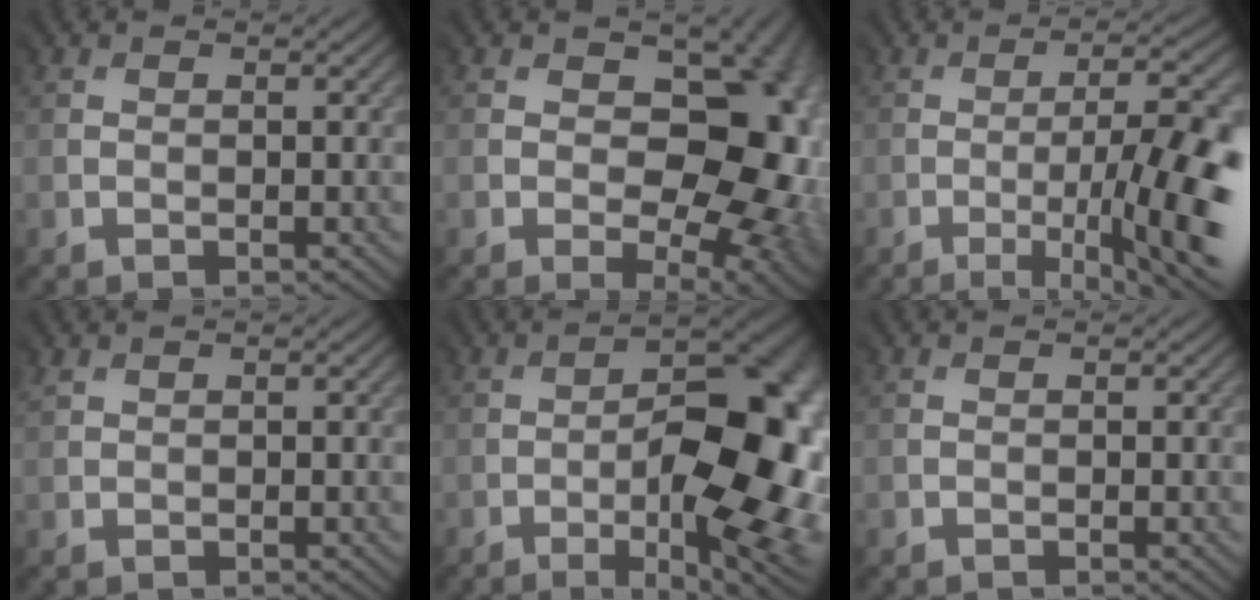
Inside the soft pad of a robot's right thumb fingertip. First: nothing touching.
{"total": 17.3, "force": [-1.2, 11.1, 13.2], "torque": [-0.117, -0.021, 0.016]}
{"total": 13.1, "force": [-4.4, 3.5, 11.9], "torque": [-0.139, -0.002, -0.056]}
{"total": 1.1, "force": [0.9, 0.5, 0.4], "torque": [-0.010, 0.003, 0.015]}
{"total": 17.4, "force": [-4.6, 6.9, 15.2], "torque": [-0.173, 0.002, -0.063]}
{"total": 0.0}